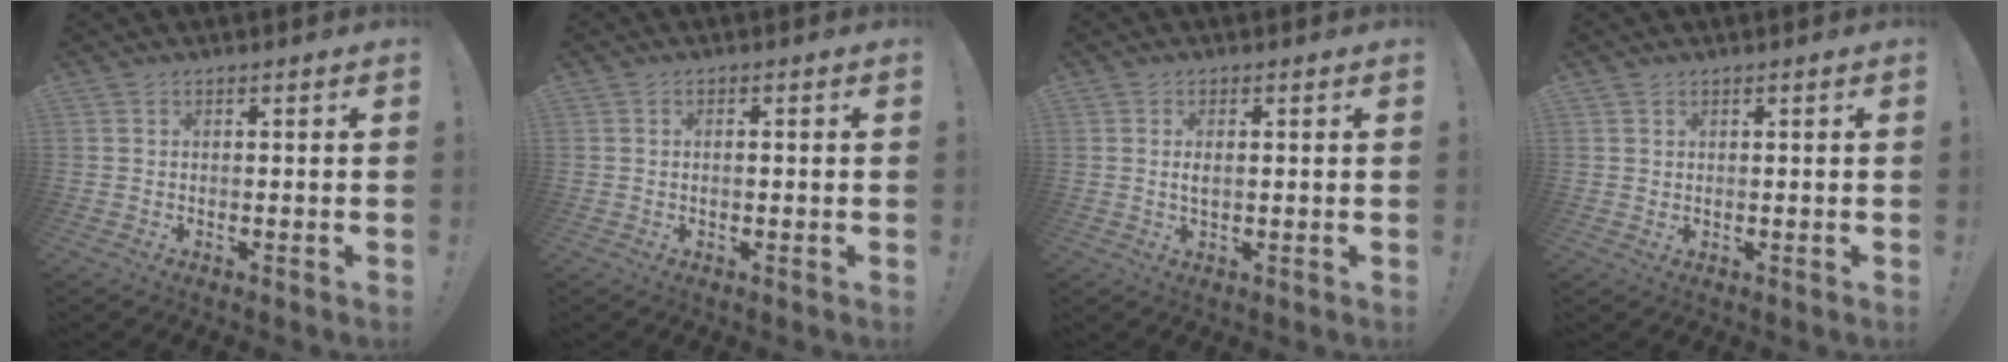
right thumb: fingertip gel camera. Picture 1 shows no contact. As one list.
[{"total": 1.0, "force": [-0.2, 0.4, 0.9], "torque": [-0.008, 0.000, -0.006]}, {"total": 2.2, "force": [0.2, 0.9, 2.0], "torque": [-0.032, -0.001, 0.002]}, {"total": 1.0, "force": [0.7, 0.6, 0.2], "torque": [0.000, -0.002, 0.013]}]